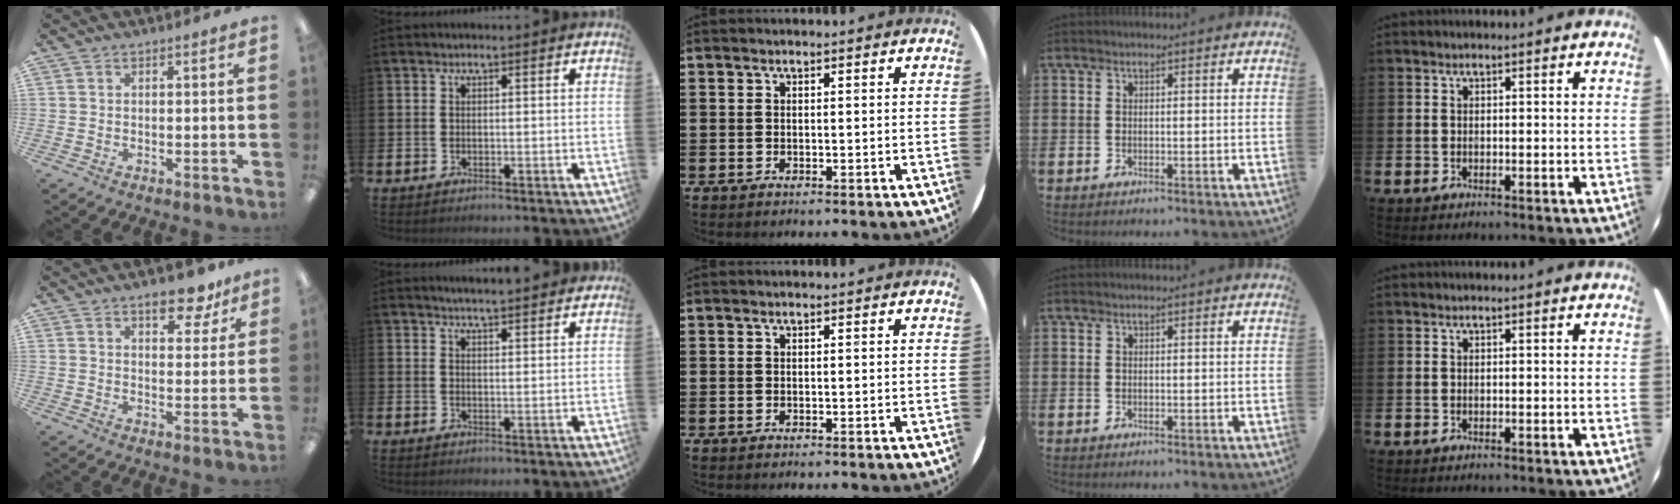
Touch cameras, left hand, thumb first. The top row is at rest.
{"thumb": {"total": 11.6, "force": [7.9, 4.6, 7.1], "torque": [-0.094, -0.033, 0.131]}, "index": {"total": 3.4, "force": [3.4, -0.2, 0.3], "torque": [-0.014, -0.016, 0.062]}}